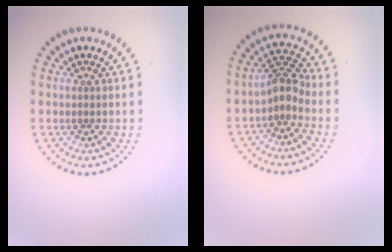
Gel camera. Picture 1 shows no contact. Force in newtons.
{"total": 2.6, "press": 2.0, "slide": 1.6}